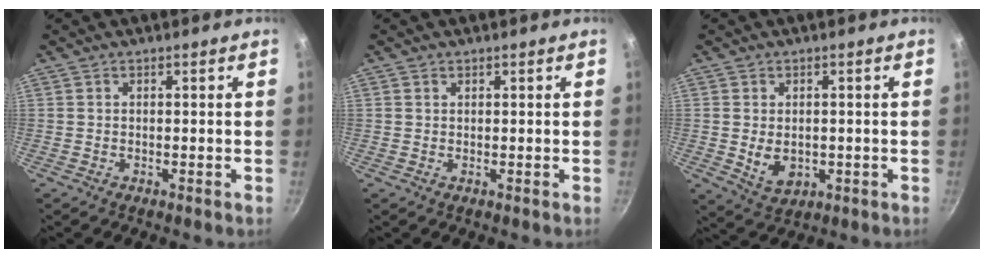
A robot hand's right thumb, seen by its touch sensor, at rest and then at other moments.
{"total": 0.6, "force": [0.3, 0.4, 0.1], "torque": [-0.001, 0.001, 0.004]}
{"total": 5.8, "force": [-0.4, 4.2, 4.0], "torque": [-0.057, -0.008, 0.007]}